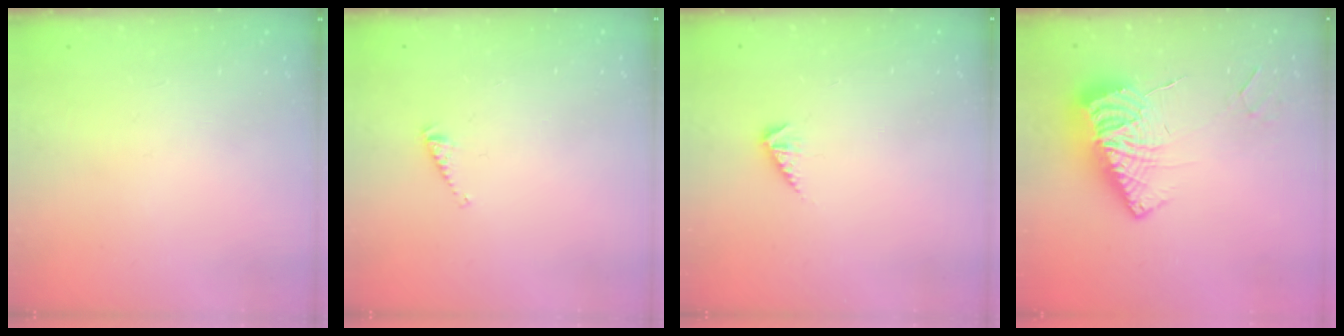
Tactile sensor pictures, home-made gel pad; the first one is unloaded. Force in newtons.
{"total": 2.9, "press": 2.9, "slide": 0.4}
{"total": 3.5, "press": 3.4, "slide": 0.6}
{"total": 14.5, "press": 14.4, "slide": 1.8}